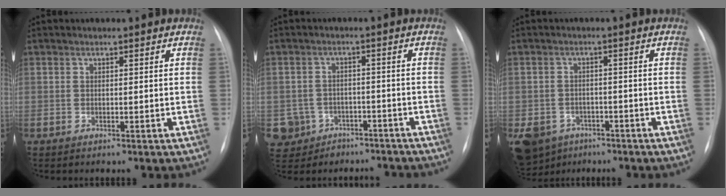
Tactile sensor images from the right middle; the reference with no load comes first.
{"total": 8.7, "force": [-5.6, 6.6, 1.1], "torque": [-0.034, 0.025, -0.068]}
{"total": 9.3, "force": [-6.1, 6.5, 2.4], "torque": [-0.063, -0.004, -0.090]}